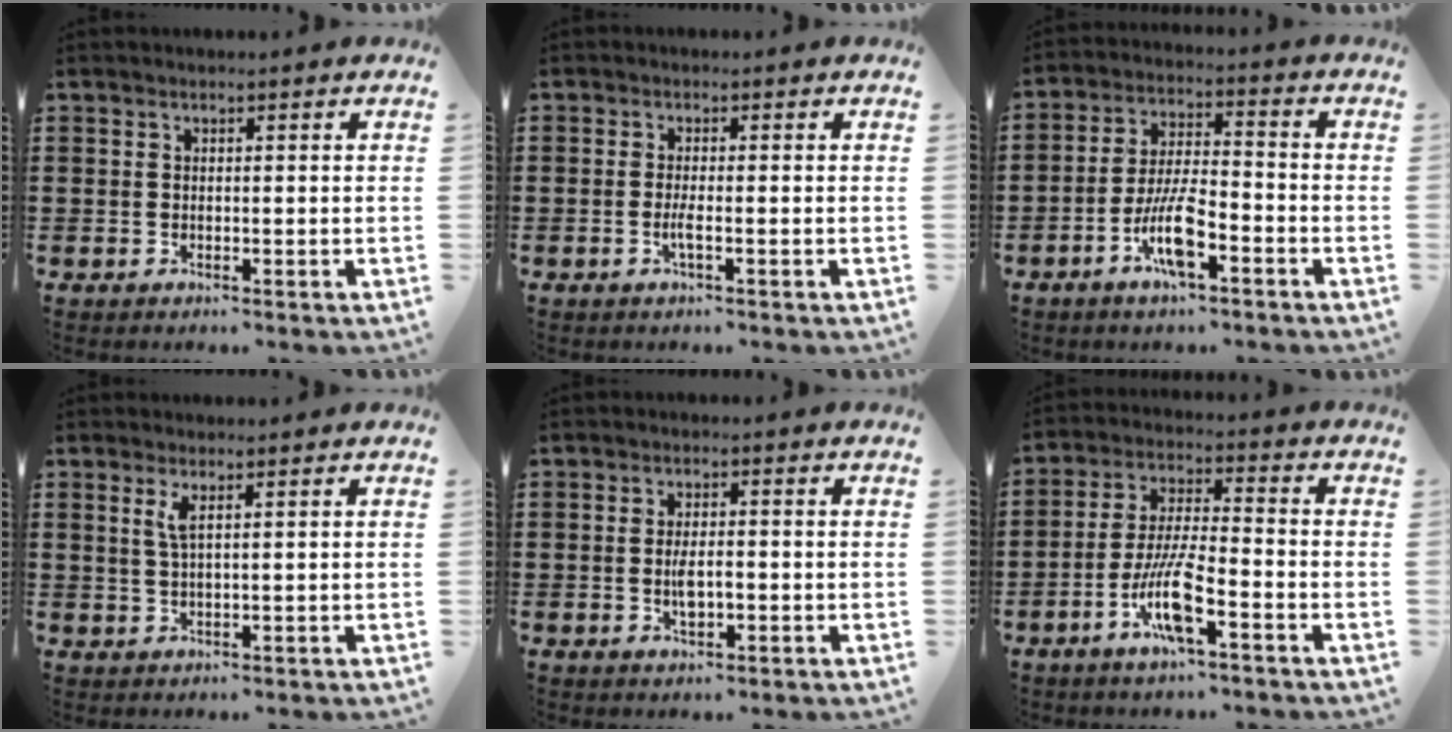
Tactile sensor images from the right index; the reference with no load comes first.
{"total": 2.1, "force": [-0.7, 0.0, 1.9], "torque": [-0.041, -0.006, -0.016]}
{"total": 8.5, "force": [-4.2, 2.3, 6.9], "torque": [-0.158, -0.006, -0.083]}
{"total": 2.2, "force": [1.0, 0.4, 2.0], "torque": [-0.043, 0.001, 0.017]}
{"total": 3.5, "force": [-0.6, 1.3, 3.2], "torque": [-0.058, 0.001, -0.011]}
{"total": 9.3, "force": [-4.4, 1.9, 8.0], "torque": [-0.174, -0.009, -0.085]}